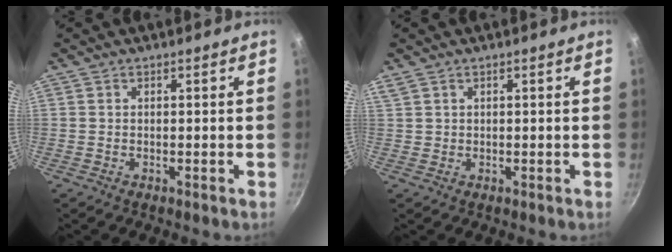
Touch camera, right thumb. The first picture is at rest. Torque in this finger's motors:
{"motor_torque": [0.41, 1.31, 0.26, -0.02, 0.36]}